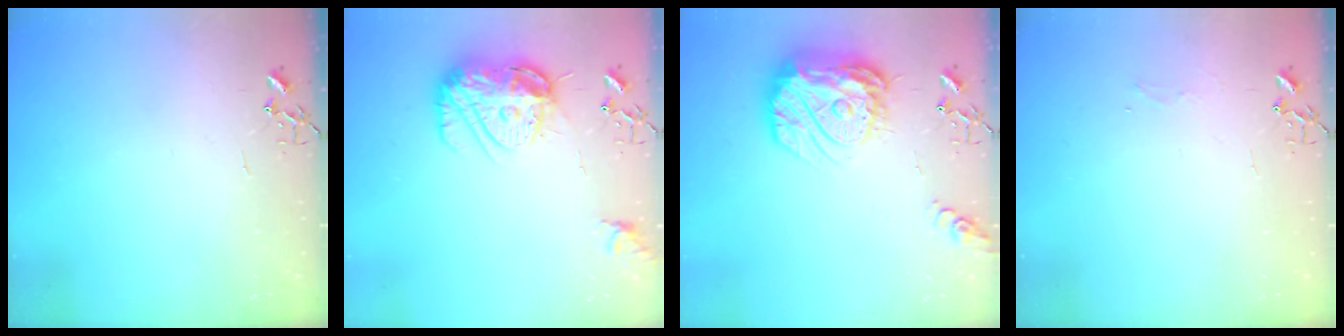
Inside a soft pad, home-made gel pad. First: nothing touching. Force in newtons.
{"total": 14.7, "press": 14.7, "slide": 1.0}
{"total": 18.2, "press": 18.1, "slide": 1.7}
{"total": 3.8, "press": 3.8, "slide": 0.4}